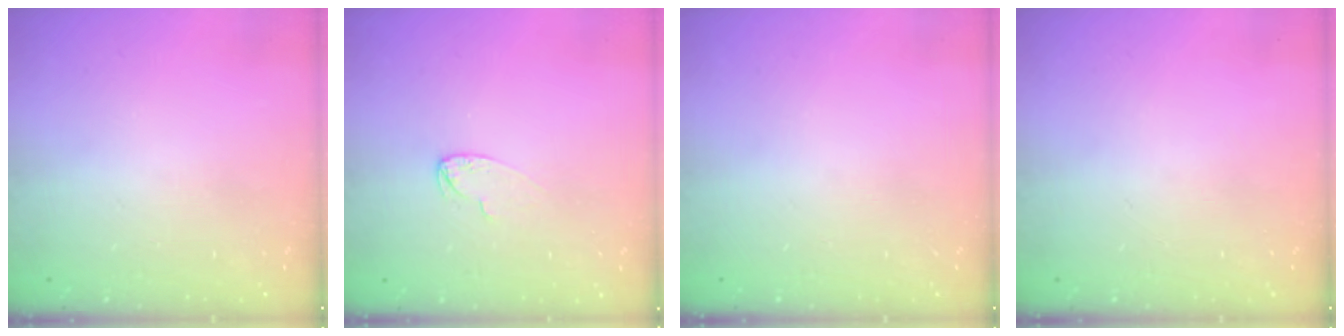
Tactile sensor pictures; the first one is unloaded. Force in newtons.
{"total": 3.8, "press": 3.8, "slide": 0.4}
{"total": 0.0}
{"total": 0.0}